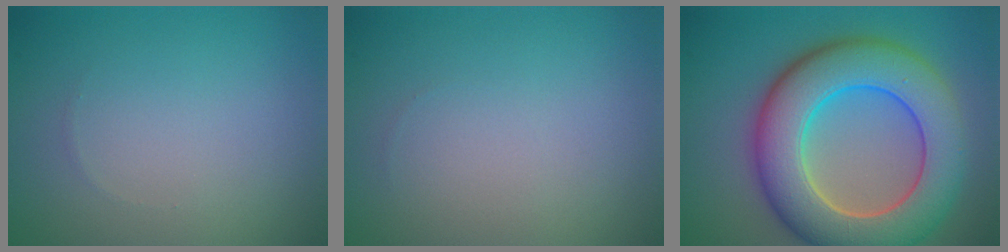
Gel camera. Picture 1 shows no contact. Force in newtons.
{"total": 0.0}
{"total": 10.4, "press": 10.4, "slide": 0.3}